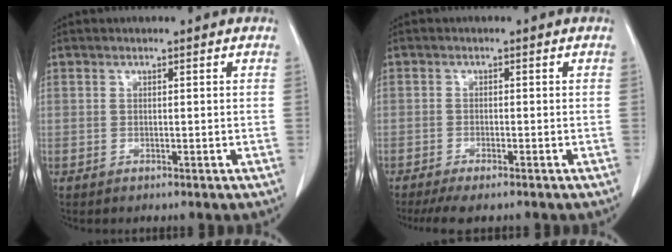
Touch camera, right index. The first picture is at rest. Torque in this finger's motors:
{"motor_torque": [0.49, -0.45, 0.19, 0.04]}